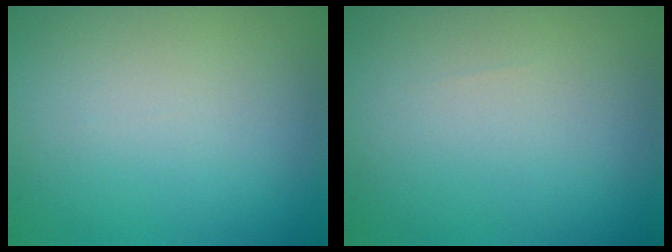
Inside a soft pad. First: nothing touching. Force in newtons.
{"total": 0.0}